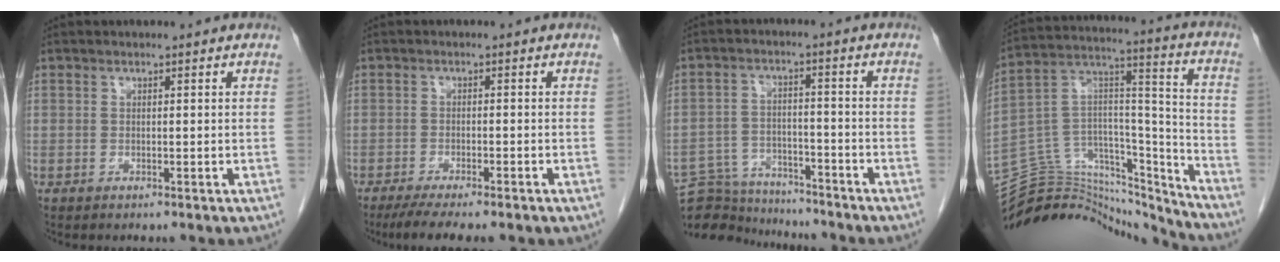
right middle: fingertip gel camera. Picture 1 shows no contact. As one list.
[{"total": 7.4, "force": [-5.8, 1.1, 4.6], "torque": [-0.062, -0.013, -0.085]}, {"total": 11.0, "force": [-10.6, 2.5, 1.2], "torque": [-0.019, 0.016, -0.169]}, {"total": 23.7, "force": [-22.6, 5.8, 4.1], "torque": [-0.098, 0.055, -0.357]}]